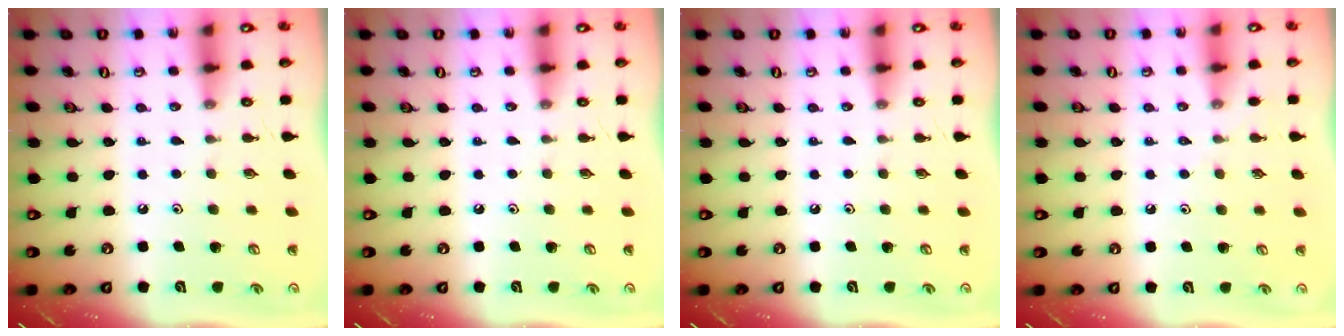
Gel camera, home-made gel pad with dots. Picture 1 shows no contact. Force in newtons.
{"total": 0.0}
{"total": 0.0}
{"total": 3.5, "press": 3.4, "slide": 0.6}